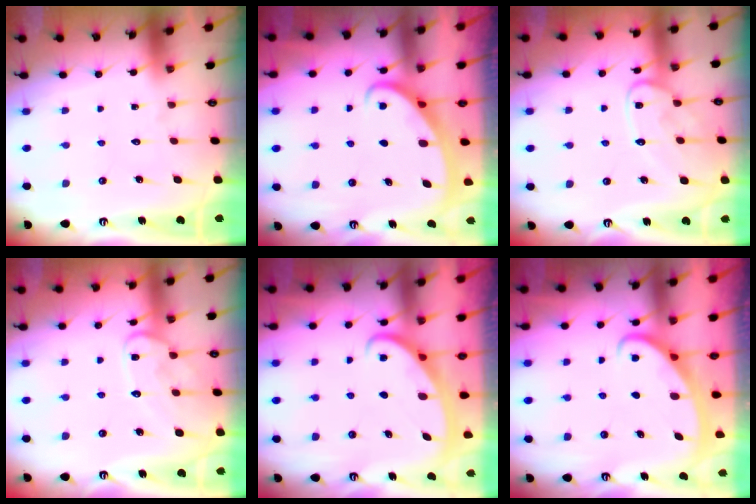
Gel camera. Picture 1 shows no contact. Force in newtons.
{"total": 2.4, "press": 2.4, "slide": 0.4}
{"total": 12.0, "press": 12.0, "slide": 0.7}
{"total": 11.9, "press": 11.9, "slide": 0.8}
{"total": 2.8, "press": 2.7, "slide": 0.4}
{"total": 2.8, "press": 2.8, "slide": 0.4}